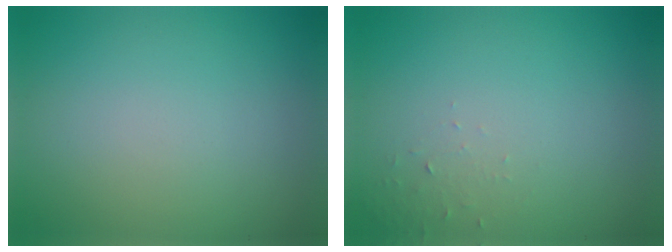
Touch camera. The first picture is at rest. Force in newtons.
{"total": 1.0, "press": 0.9, "slide": 0.1}